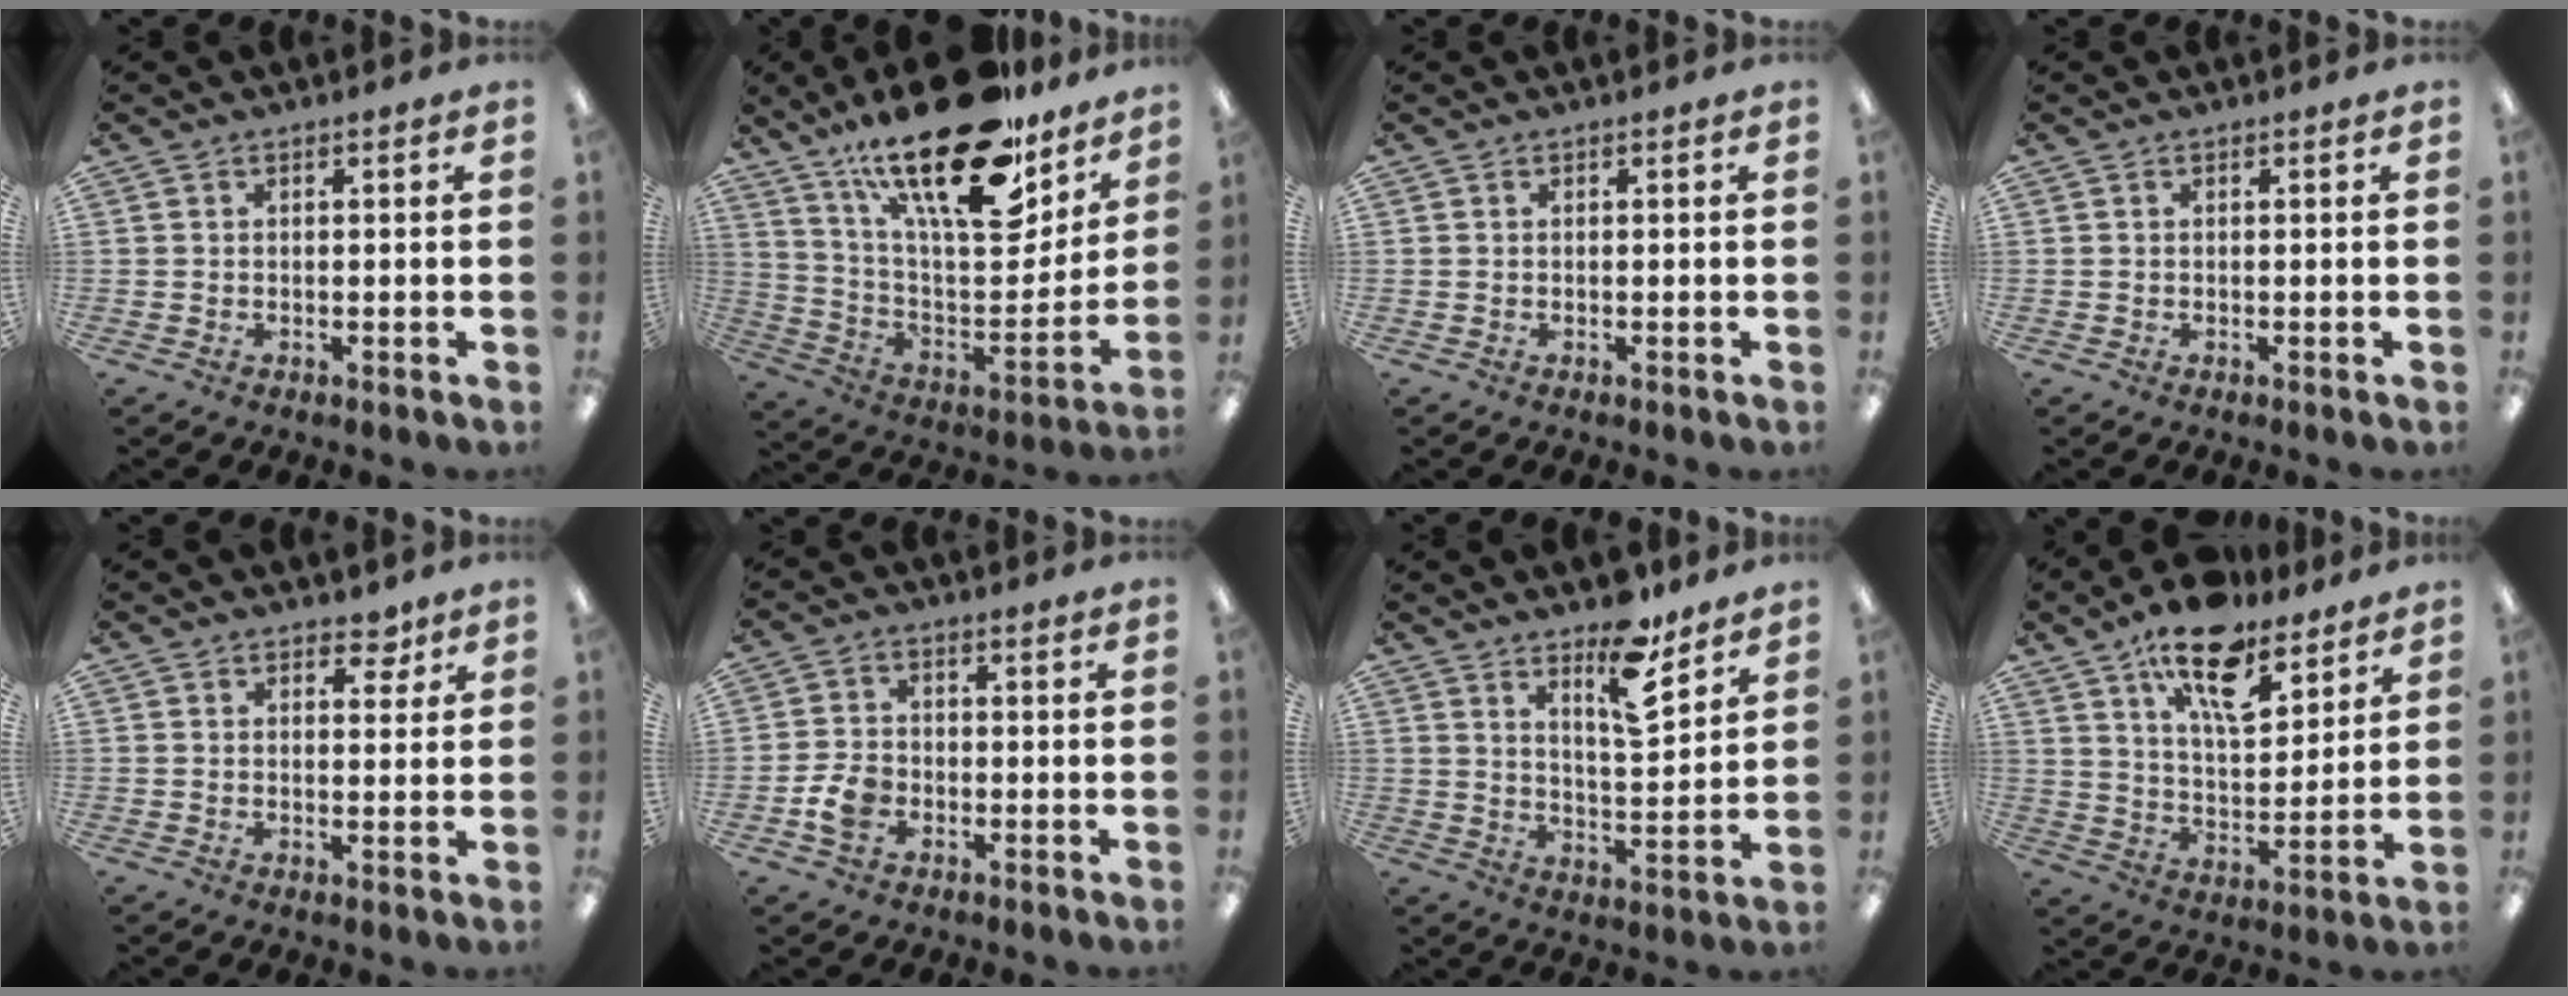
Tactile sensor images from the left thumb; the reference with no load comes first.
{"total": 28.0, "force": [18.7, 10.1, 18.2], "torque": [-0.273, -0.111, 0.316]}
{"total": 0.0}
{"total": 0.0}
{"total": 3.9, "force": [2.8, 2.2, 1.7], "torque": [0.001, -0.013, 0.043]}
{"total": 5.5, "force": [-2.3, 3.9, 3.2], "torque": [-0.070, 0.009, -0.043]}
{"total": 11.2, "force": [8.4, 3.3, 6.6], "torque": [-0.106, -0.049, 0.143]}
{"total": 16.1, "force": [11.2, 6.7, 9.4], "torque": [-0.147, -0.059, 0.191]}